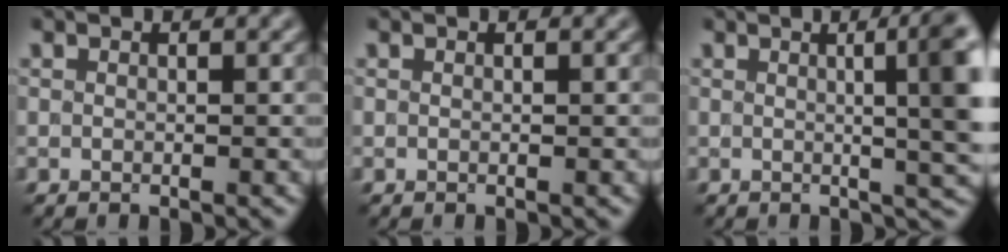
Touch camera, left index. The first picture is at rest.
{"total": 0.0}
{"total": 9.1, "force": [0.9, 2.8, 8.6], "torque": [-0.062, 0.018, 0.002]}